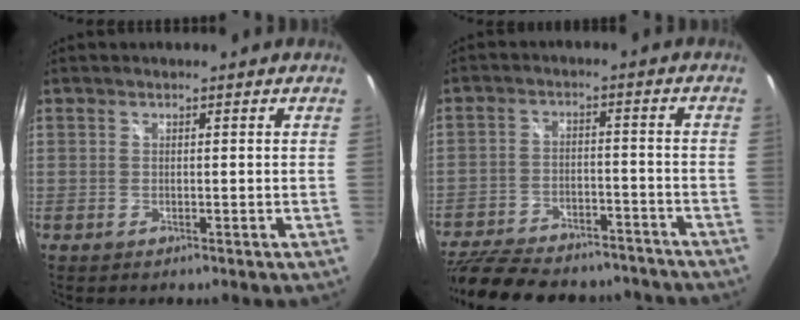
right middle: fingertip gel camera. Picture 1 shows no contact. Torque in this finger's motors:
{"motor_torque": [1.09, -1.05, 0.68, 0.19]}